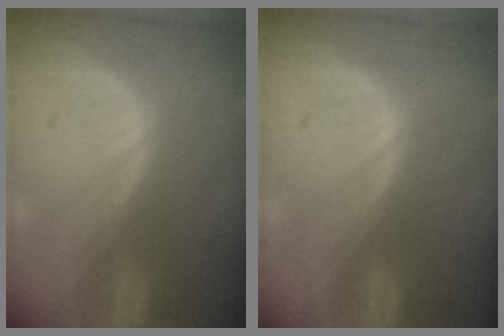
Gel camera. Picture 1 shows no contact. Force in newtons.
{"total": 0.0}